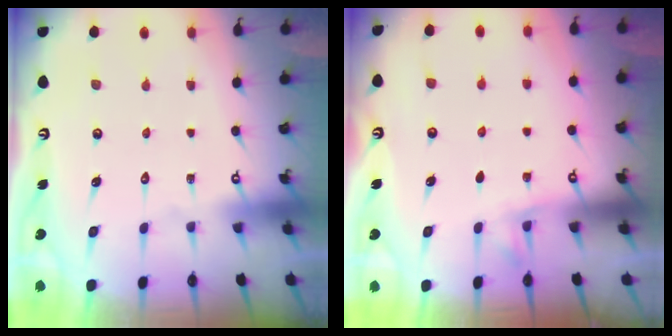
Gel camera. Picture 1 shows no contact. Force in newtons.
{"total": 2.4, "press": 2.4, "slide": 0.5}